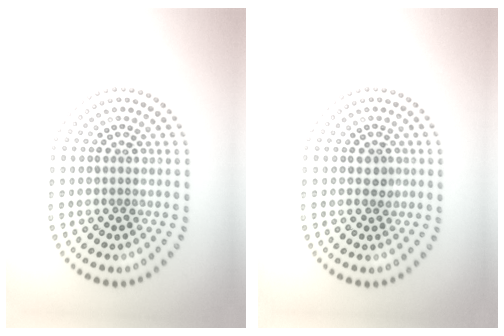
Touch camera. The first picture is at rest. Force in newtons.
{"total": 1.1, "press": 0.9, "slide": 0.5}